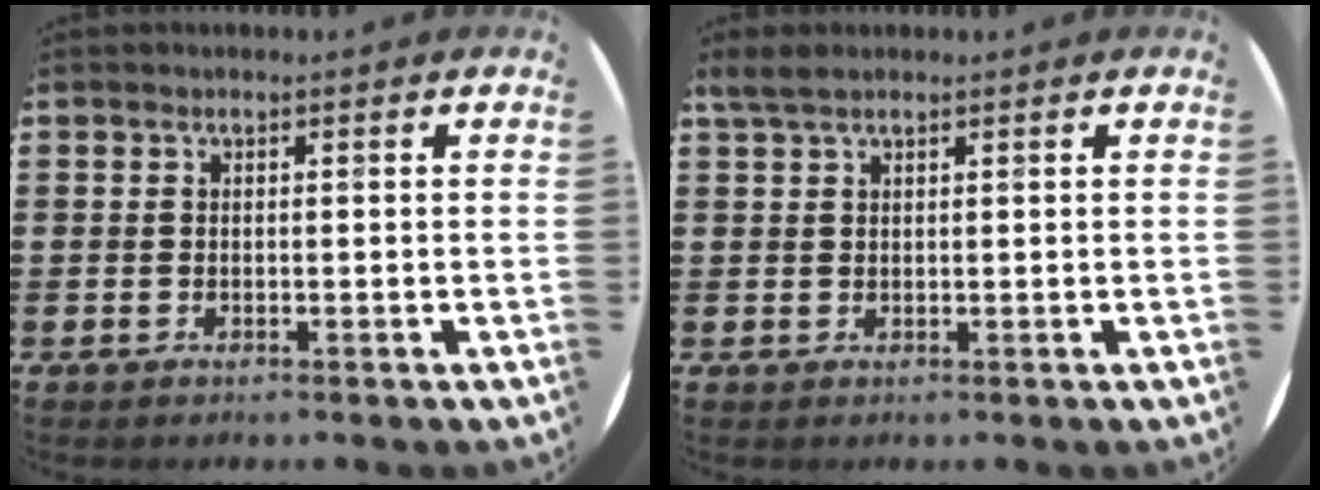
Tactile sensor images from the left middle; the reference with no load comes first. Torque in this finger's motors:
{"motor_torque": [0.48, -0.37, 0.08, 0.04]}